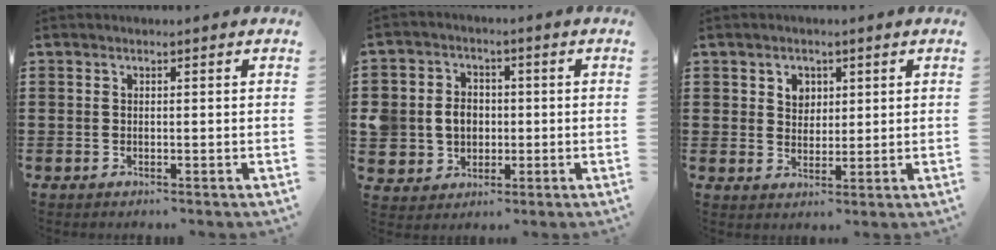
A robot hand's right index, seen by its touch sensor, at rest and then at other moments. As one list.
[{"total": 6.0, "force": [-0.3, 5.6, 2.1], "torque": [-0.066, 0.018, -0.006]}, {"total": 2.8, "force": [1.4, 2.3, 0.8], "torque": [-0.026, 0.010, 0.023]}]